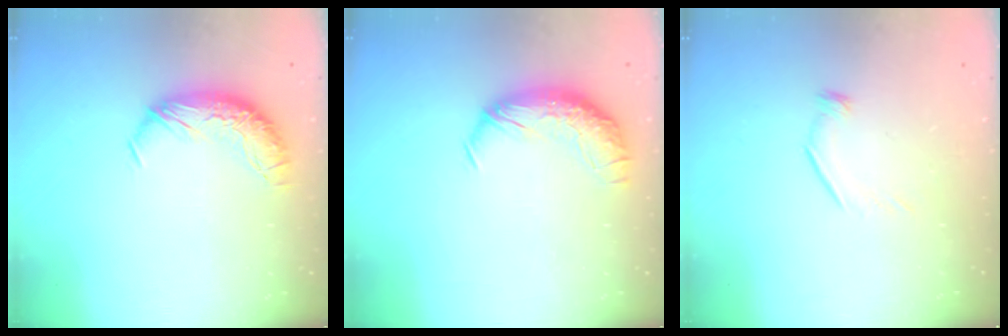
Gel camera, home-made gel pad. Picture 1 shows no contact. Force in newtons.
{"total": 1.5, "press": 0.2, "slide": 1.5}
{"total": 5.9, "press": 5.7, "slide": 1.2}